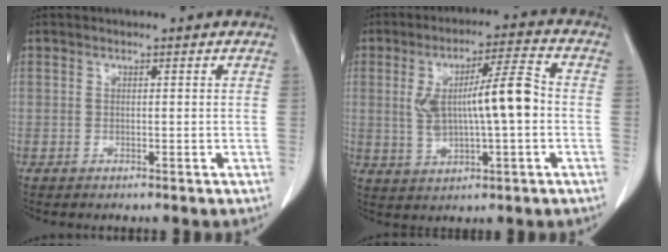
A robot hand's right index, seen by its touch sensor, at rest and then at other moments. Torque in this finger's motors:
{"motor_torque": [0.62, 0.38, 0.36, 0.16]}